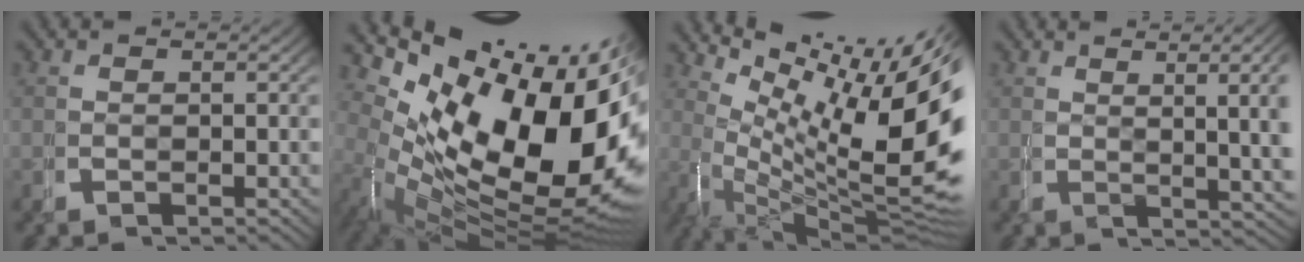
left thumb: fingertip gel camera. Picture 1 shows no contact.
{"total": 25.2, "force": [-0.1, 15.7, 19.7], "torque": [-0.320, -0.057, 0.028]}
{"total": 19.3, "force": [0.9, 11.5, 15.5], "torque": [-0.246, -0.057, 0.041]}
{"total": 6.6, "force": [1.2, 2.7, 5.9], "torque": [-0.076, 0.000, 0.025]}